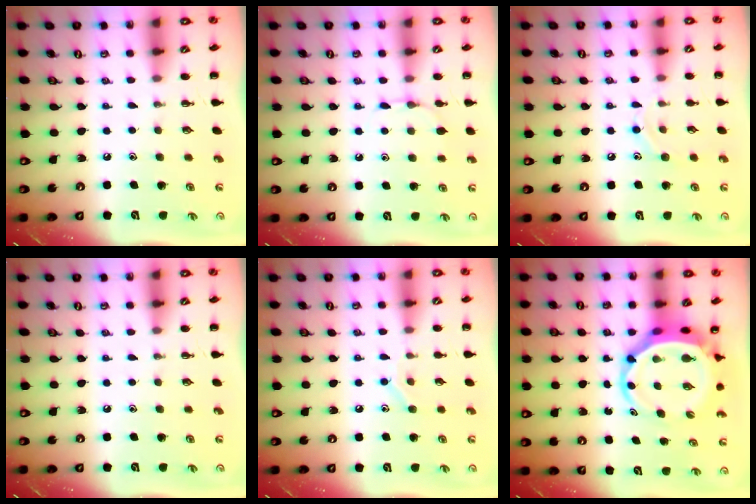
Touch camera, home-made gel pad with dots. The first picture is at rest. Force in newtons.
{"total": 4.4, "press": 4.2, "slide": 1.2}
{"total": 7.5, "press": 7.4, "slide": 1.2}
{"total": 0.0}
{"total": 8.0, "press": 7.8, "slide": 1.8}
{"total": 7.2, "press": 6.9, "slide": 2.1}